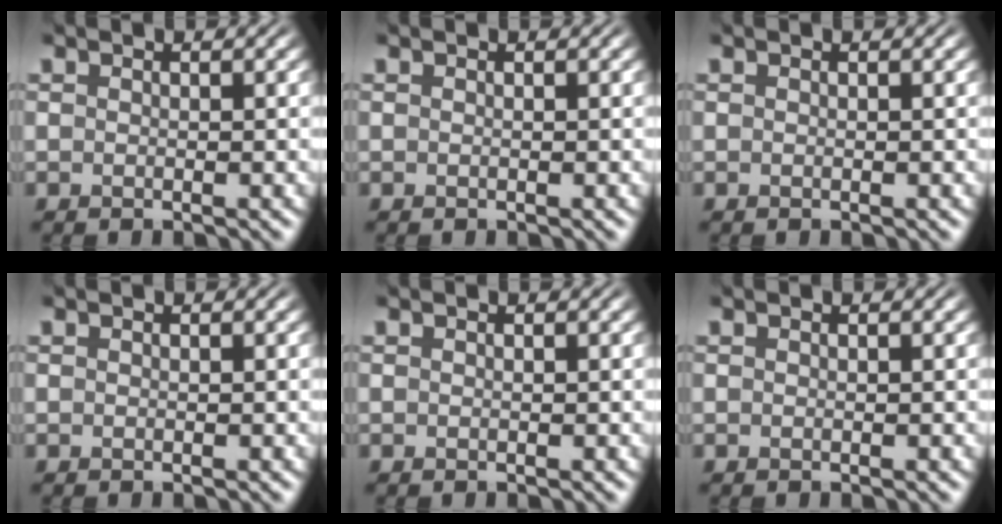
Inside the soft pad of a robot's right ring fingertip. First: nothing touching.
{"total": 0.0}
{"total": 0.0}
{"total": 0.0}
{"total": 0.0}
{"total": 0.0}